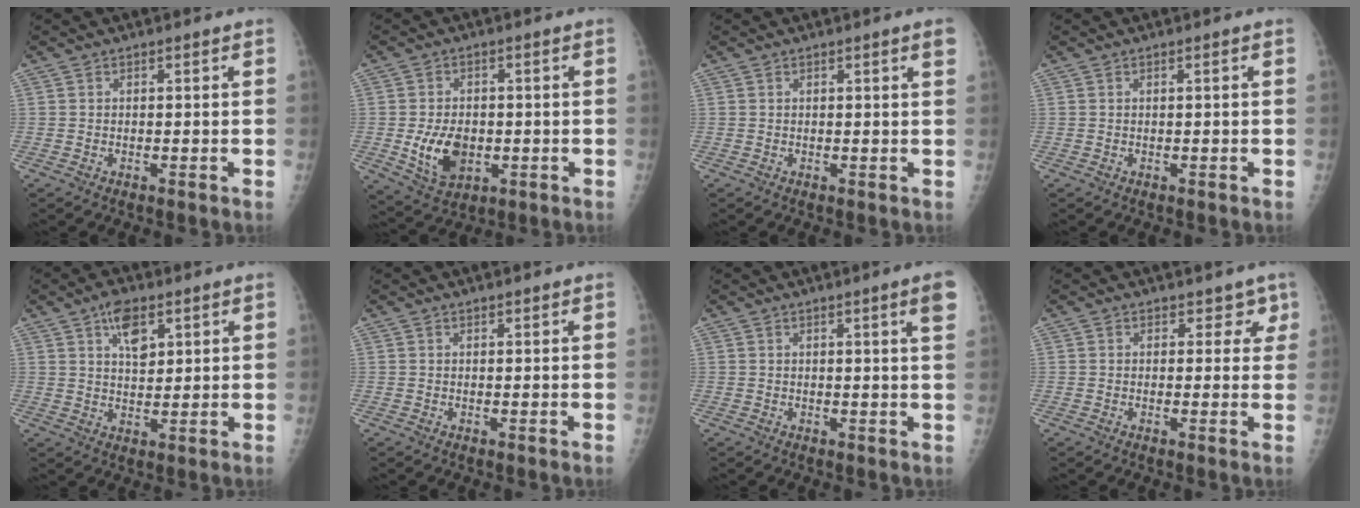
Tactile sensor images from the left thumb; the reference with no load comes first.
{"total": 8.3, "force": [-1.1, 5.9, 5.8], "torque": [-0.079, -0.007, -0.007]}
{"total": 1.7, "force": [1.0, -0.1, 1.4], "torque": [-0.019, -0.004, 0.012]}
{"total": 0.0}
{"total": 6.3, "force": [3.3, 3.2, 4.4], "torque": [-0.058, -0.016, 0.055]}
{"total": 0.7, "force": [0.6, 0.2, 0.1], "torque": [0.000, -0.002, 0.011]}
{"total": 3.6, "force": [1.9, -0.3, 3.1], "torque": [-0.040, -0.011, 0.024]}
{"total": 3.0, "force": [2.0, 2.1, 0.6], "torque": [0.032, -0.007, 0.016]}